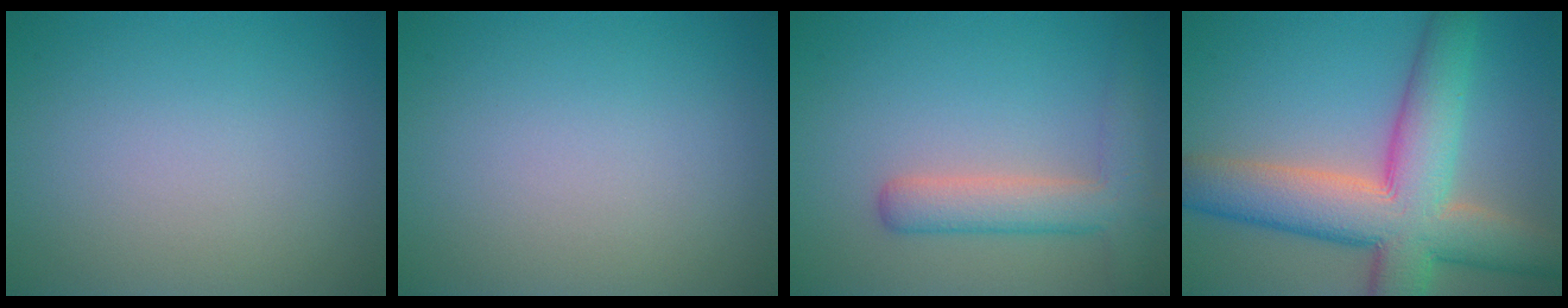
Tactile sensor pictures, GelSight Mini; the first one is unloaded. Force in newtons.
{"total": 0.0}
{"total": 4.3, "press": 4.3, "slide": 0.2}
{"total": 10.9, "press": 10.9, "slide": 0.5}